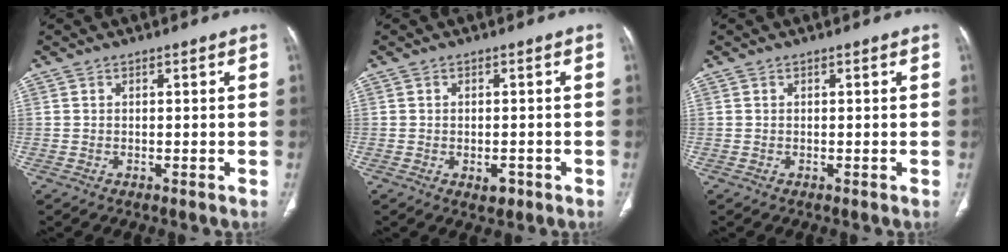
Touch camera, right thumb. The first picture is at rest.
{"total": 2.5, "force": [-1.0, 1.6, 1.7], "torque": [-0.014, 0.004, -0.008]}
{"total": 0.0}